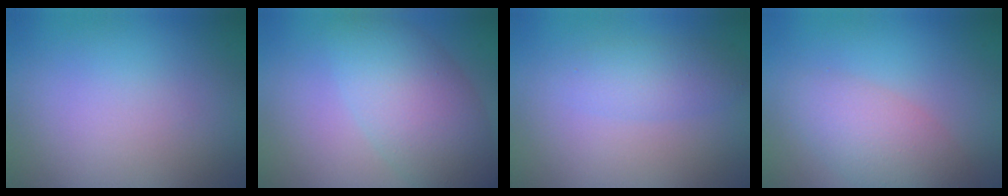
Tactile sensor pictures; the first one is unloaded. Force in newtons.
{"total": 7.0, "press": 7.0, "slide": 0.2}
{"total": 2.4, "press": 2.4, "slide": 0.3}
{"total": 4.0, "press": 4.0, "slide": 0.2}